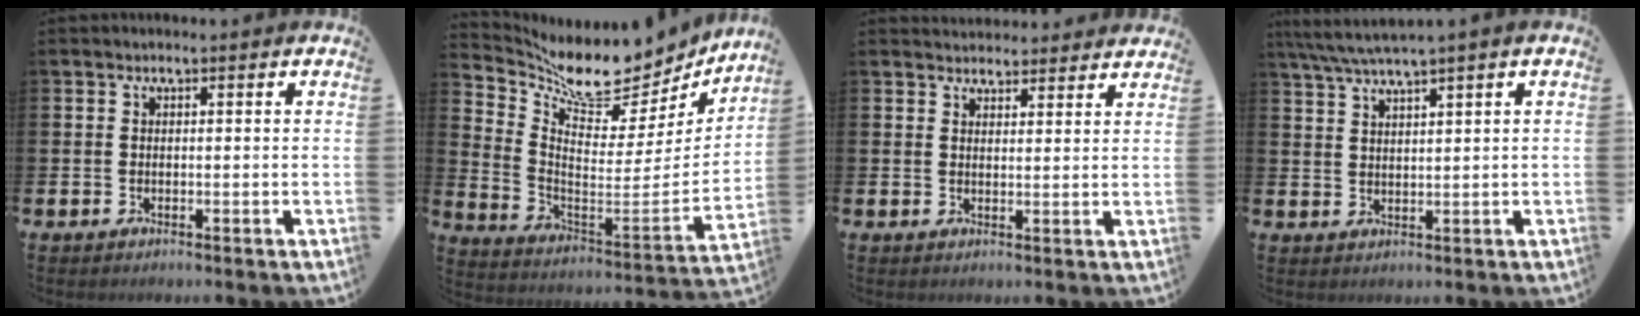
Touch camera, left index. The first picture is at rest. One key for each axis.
{"total": 8.6, "fx": 7.9, "fy": 2.5, "fz": 2.4, "tx": -0.077, "ty": -0.078, "tz": 0.127}
{"total": 3.2, "fx": 3.1, "fy": 0.8, "fz": -0.2, "tx": 0.007, "ty": -0.018, "tz": 0.056}
{"total": 3.7, "fx": 3.1, "fy": -0.7, "fz": 1.8, "tx": -0.048, "ty": -0.006, "tz": 0.057}